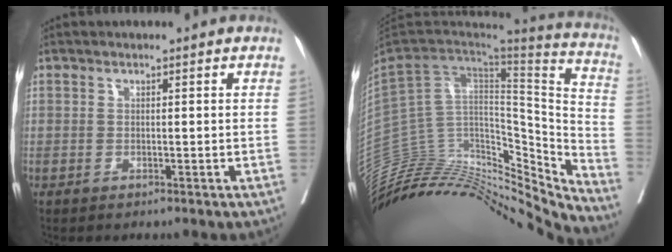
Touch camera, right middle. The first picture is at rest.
{"total": 34.5, "force": [-31.3, 9.4, 11.0], "torque": [-0.172, 0.005, -0.459]}